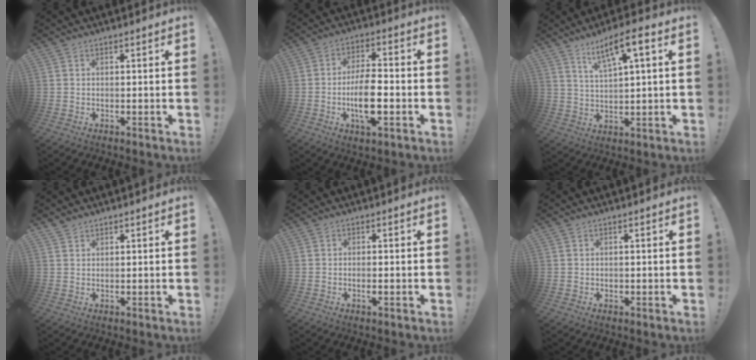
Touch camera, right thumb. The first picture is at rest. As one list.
[{"total": 11.4, "force": [-3.1, 4.3, 10.1], "torque": [-0.196, 0.004, -0.056]}, {"total": 8.8, "force": [4.4, 1.7, 7.4], "torque": [-0.121, -0.018, 0.072]}, {"total": 1.5, "force": [1.4, 0.5, 0.2], "torque": [-0.004, -0.008, 0.026]}, {"total": 1.5, "force": [-0.5, 0.3, 1.4], "torque": [-0.023, 0.000, -0.009]}, {"total": 0.5, "force": [0.1, 0.5, 0.0], "torque": [-0.007, 0.005, 0.003]}]